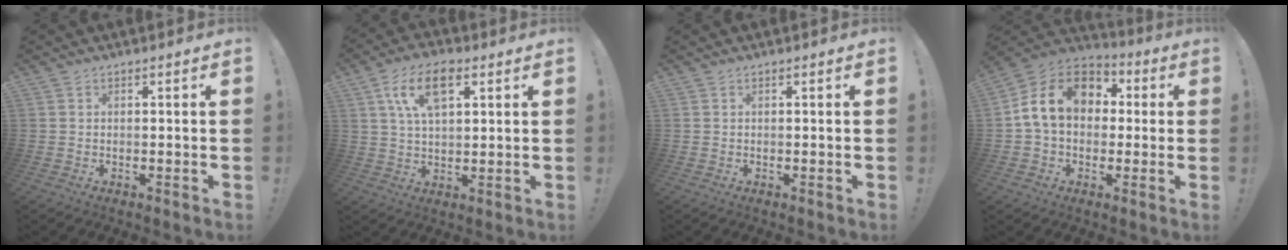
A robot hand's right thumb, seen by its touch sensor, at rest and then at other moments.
{"total": 11.5, "force": [4.6, 5.8, 8.8], "torque": [-0.147, 0.006, 0.085]}
{"total": 0.0}
{"total": 15.6, "force": [3.4, 11.5, 10.0], "torque": [-0.159, 0.008, 0.066]}